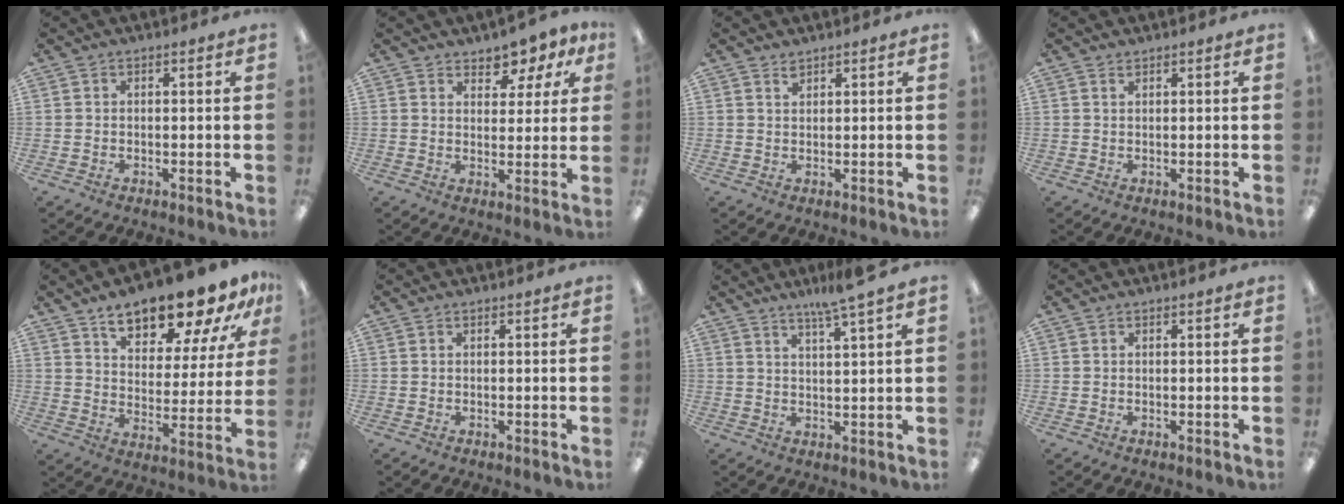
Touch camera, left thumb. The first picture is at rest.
{"total": 5.4, "force": [4.3, 2.7, 1.7], "torque": [-0.019, -0.026, 0.074]}
{"total": 1.5, "force": [1.4, 0.4, 0.4], "torque": [-0.003, -0.006, 0.025]}
{"total": 0.9, "force": [0.8, 0.2, 0.3], "torque": [-0.008, 0.000, 0.014]}
{"total": 16.2, "force": [12.7, 5.8, 8.2], "torque": [-0.122, -0.078, 0.216]}
{"total": 0.0}
{"total": 5.9, "force": [4.7, -0.7, 3.5], "torque": [-0.073, -0.018, 0.078]}
{"total": 0.0}